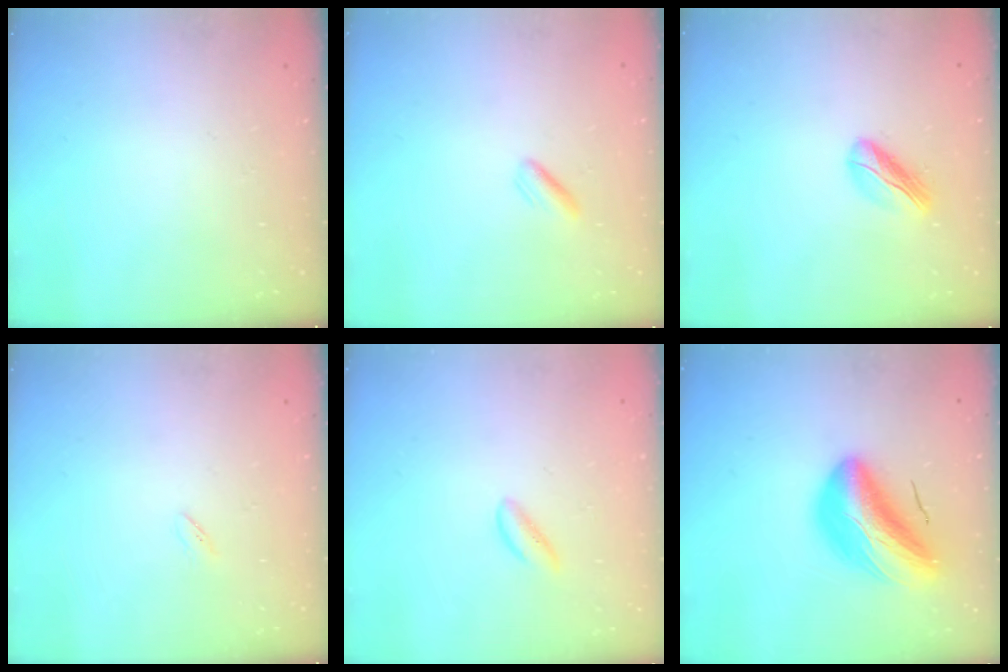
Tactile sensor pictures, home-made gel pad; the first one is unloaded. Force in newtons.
{"total": 2.0, "press": 1.9, "slide": 0.7}
{"total": 5.9, "press": 5.7, "slide": 1.3}
{"total": 1.7, "press": 1.5, "slide": 0.6}
{"total": 1.3, "press": 1.2, "slide": 0.4}
{"total": 14.3, "press": 13.7, "slide": 4.2}